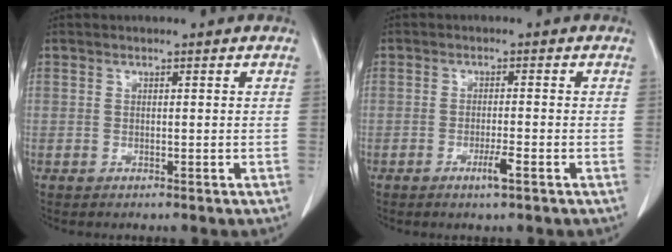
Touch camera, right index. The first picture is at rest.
{"total": 2.8, "force": [-1.4, 0.0, 2.3], "torque": [-0.042, -0.004, -0.026]}